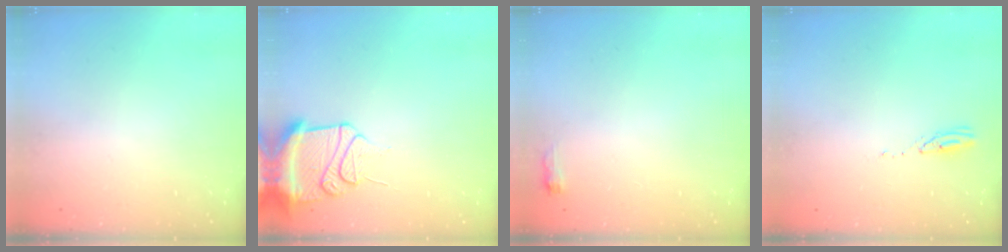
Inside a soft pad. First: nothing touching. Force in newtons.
{"total": 12.9, "press": 12.8, "slide": 1.5}
{"total": 9.8, "press": 2.8, "slide": 9.4}
{"total": 3.0, "press": 2.9, "slide": 0.3}